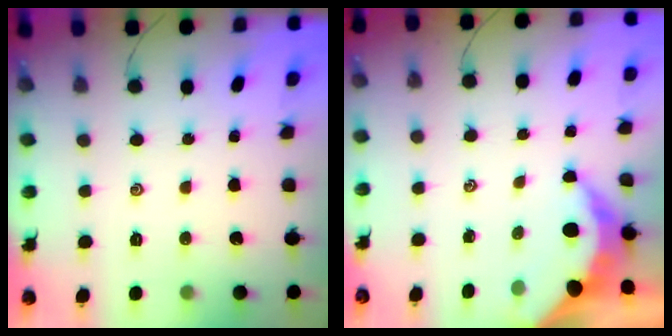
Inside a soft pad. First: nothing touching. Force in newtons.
{"total": 5.8, "press": 5.8, "slide": 0.9}